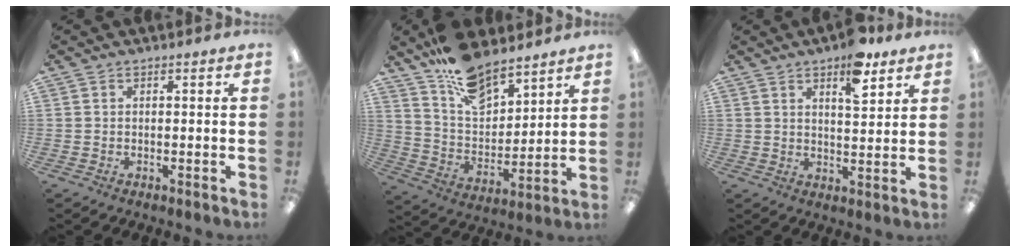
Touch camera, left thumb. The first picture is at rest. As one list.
[{"total": 13.7, "force": [11.1, 5.9, 5.5], "torque": [-0.114, -0.072, 0.208]}, {"total": 9.4, "force": [6.5, 3.7, 5.7], "torque": [-0.073, -0.035, 0.107]}]